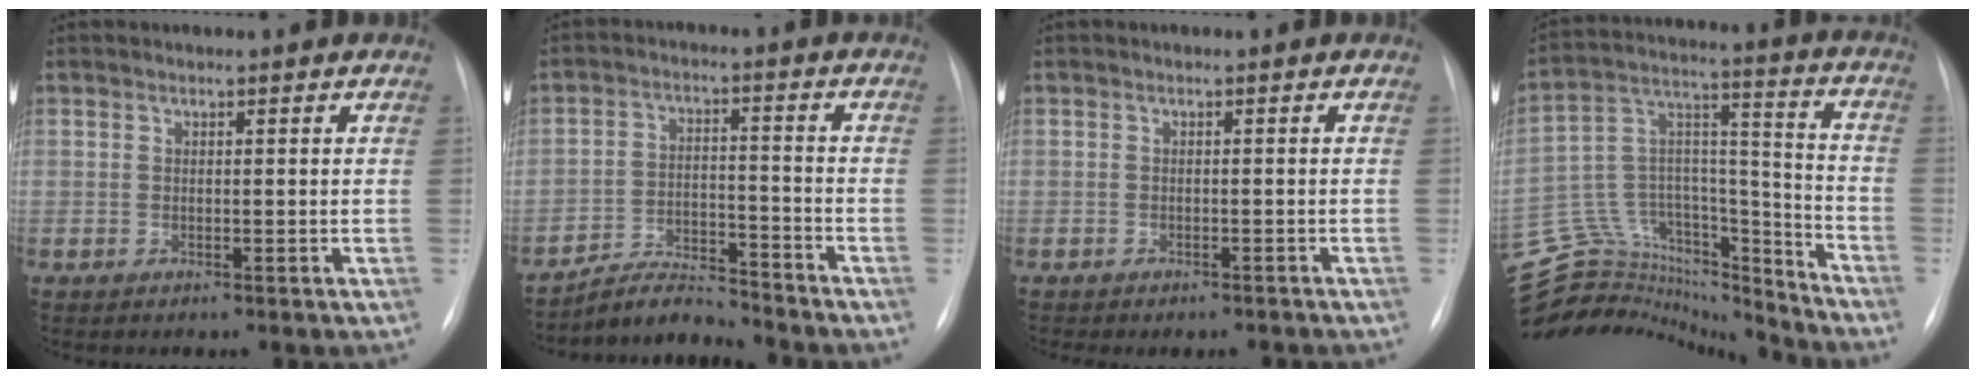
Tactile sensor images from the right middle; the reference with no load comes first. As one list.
[{"total": 6.8, "force": [-6.8, 0.3, 0.0], "torque": [-0.006, 0.006, -0.116]}, {"total": 4.6, "force": [-3.9, 1.9, 1.4], "torque": [-0.011, 0.005, -0.045]}, {"total": 27.4, "force": [-25.8, 6.8, 6.5], "torque": [-0.169, 0.041, -0.404]}]